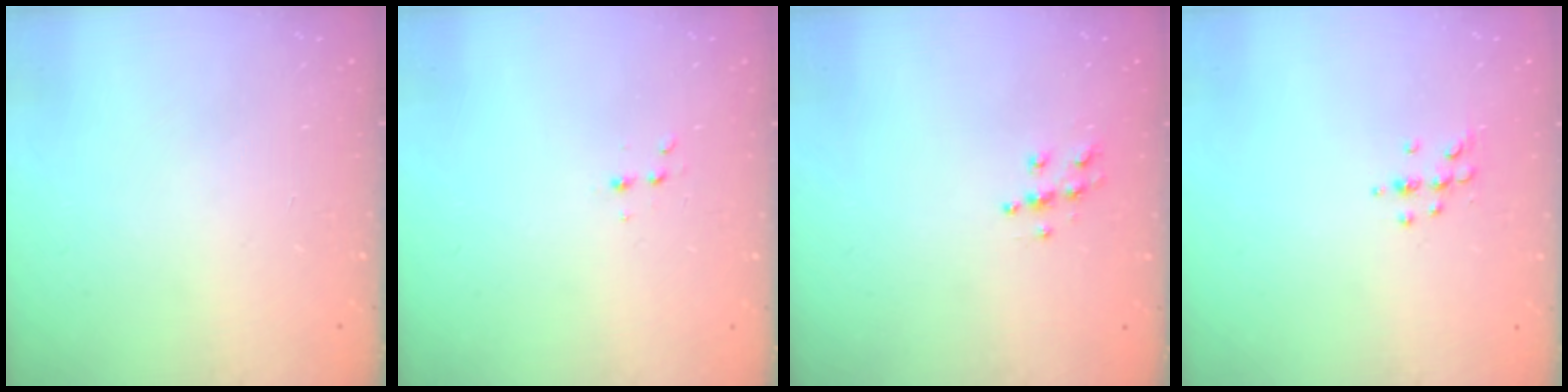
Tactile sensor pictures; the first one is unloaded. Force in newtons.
{"total": 3.1, "press": 3.0, "slide": 0.9}
{"total": 6.4, "press": 6.4, "slide": 0.3}
{"total": 5.0, "press": 4.8, "slide": 1.4}